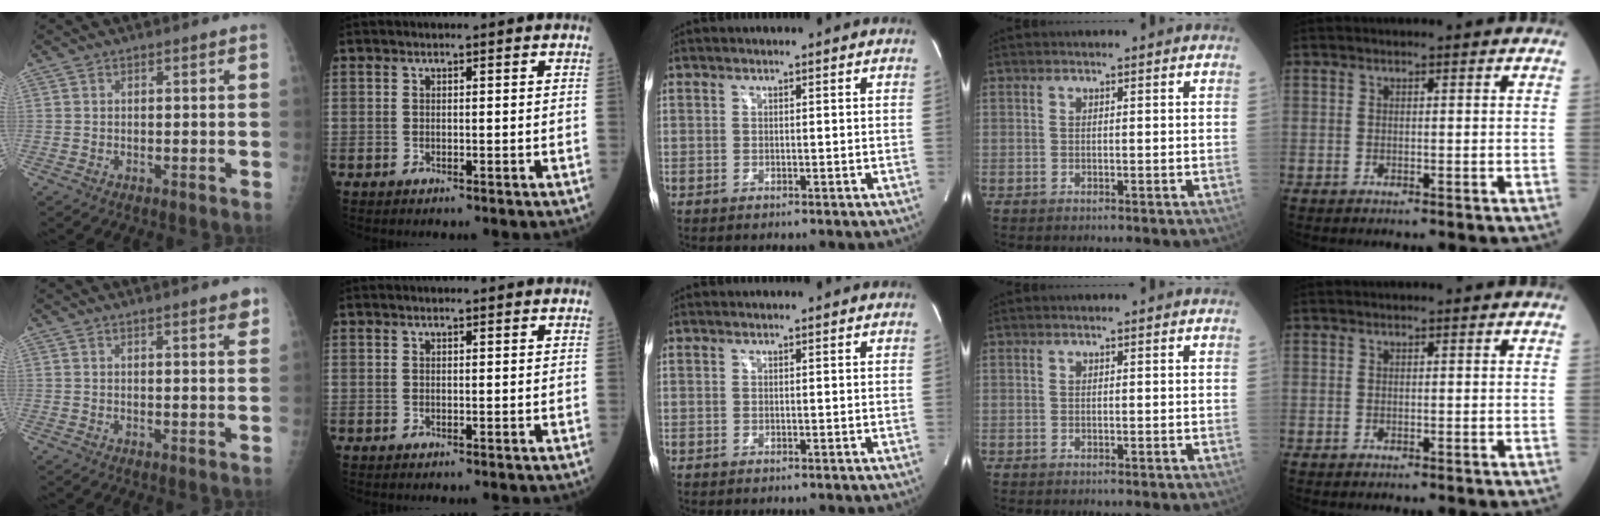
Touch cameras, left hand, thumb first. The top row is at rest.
{"thumb": {"total": 3.7, "force": [2.5, 0.6, 2.6], "torque": [-0.024, -0.010, 0.030]}, "index": {"total": 1.5, "force": [1.4, 0.2, 0.3], "torque": [-0.009, 0.008, 0.016]}}